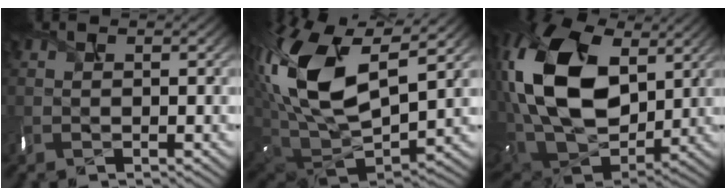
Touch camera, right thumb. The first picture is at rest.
{"total": 17.7, "force": [5.1, 9.9, 13.7], "torque": [-0.316, -0.006, 0.105]}
{"total": 20.0, "force": [4.8, 13.3, 14.1], "torque": [-0.346, 0.022, 0.090]}